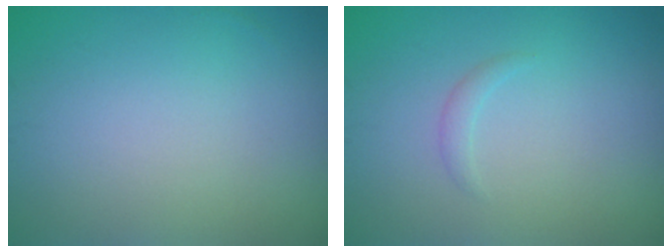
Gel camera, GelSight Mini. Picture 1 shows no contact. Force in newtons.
{"total": 0.8, "press": 0.8, "slide": 0.1}